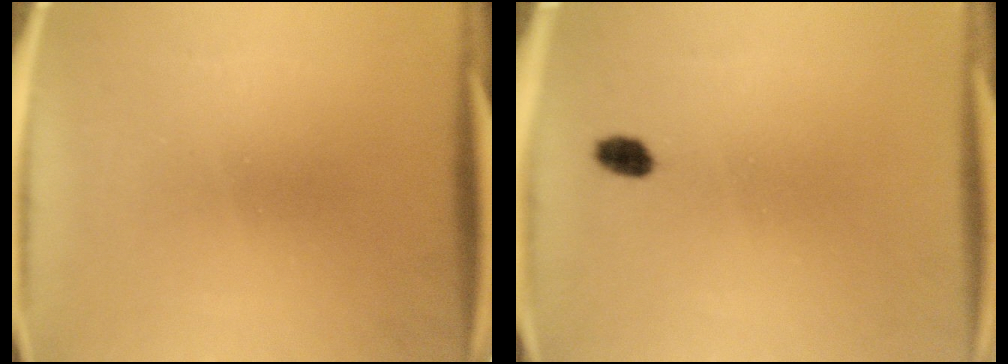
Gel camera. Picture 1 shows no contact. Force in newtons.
{"total": 2.1}